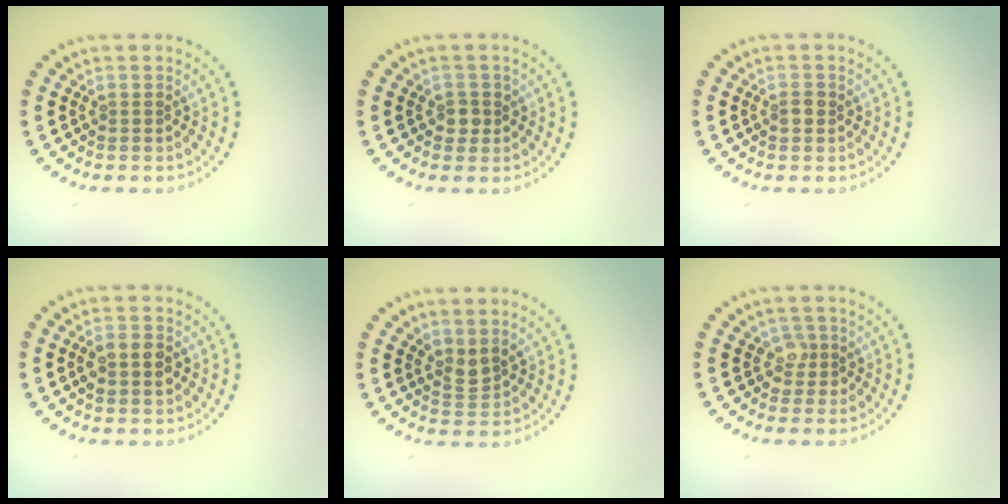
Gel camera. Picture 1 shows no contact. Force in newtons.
{"total": 1.4, "press": 1.3, "slide": 0.6}
{"total": 1.1, "press": 1.1, "slide": 0.0}
{"total": 2.4, "press": 2.4, "slide": 0.1}
{"total": 1.8, "press": 1.4, "slide": 1.2}
{"total": 1.7, "press": 1.4, "slide": 0.9}